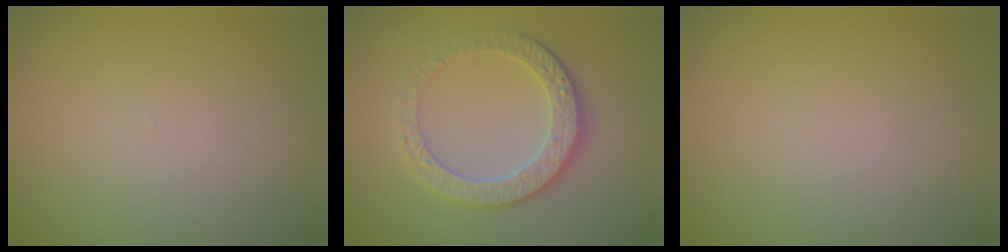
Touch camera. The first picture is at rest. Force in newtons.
{"total": 4.3, "press": 3.3, "slide": 2.8}
{"total": 0.0}